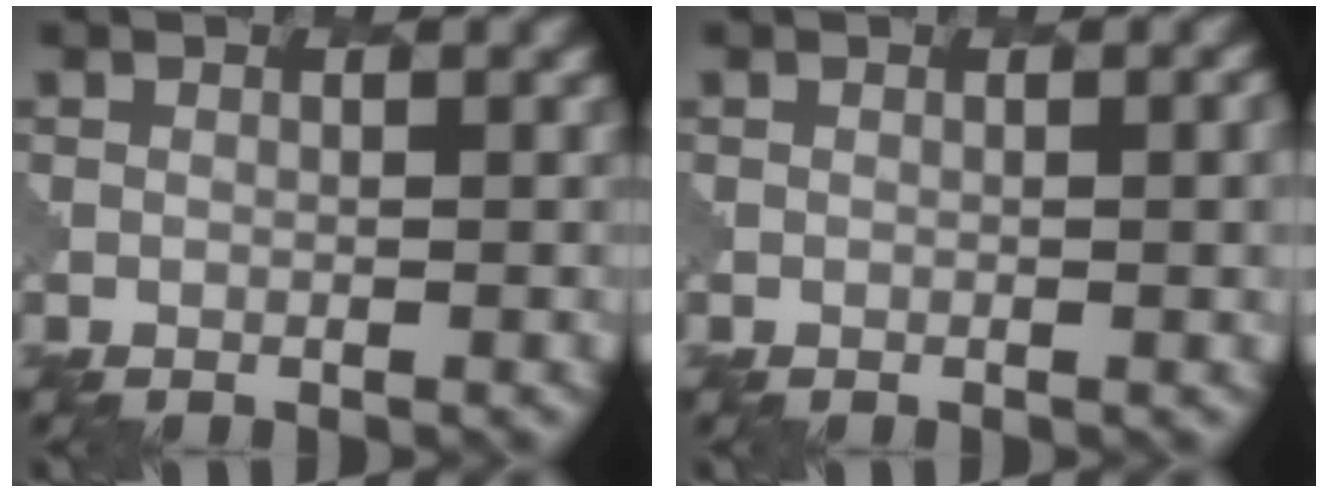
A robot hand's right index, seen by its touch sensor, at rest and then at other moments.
{"total": 1.7, "force": [0.1, 0.2, 1.7], "torque": [-0.017, -0.001, 0.000]}